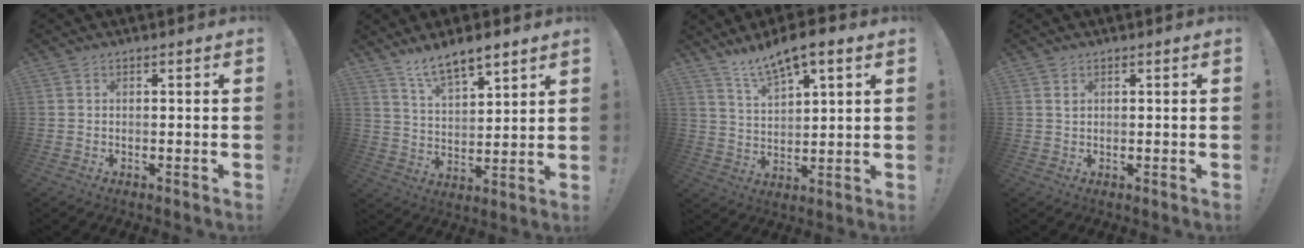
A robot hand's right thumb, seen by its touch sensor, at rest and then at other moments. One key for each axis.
{"total": 9.5, "fx": 7.7, "fy": 3.2, "fz": 4.6, "tx": -0.070, "ty": -0.052, "tz": 0.142}
{"total": 9.7, "fx": 7.4, "fy": 2.7, "fz": 5.6, "tx": -0.102, "ty": -0.038, "tz": 0.134}
{"total": 0.7, "fx": 0.4, "fy": 0.5, "fz": 0.3, "tx": -0.002, "ty": 0.000, "tz": 0.006}